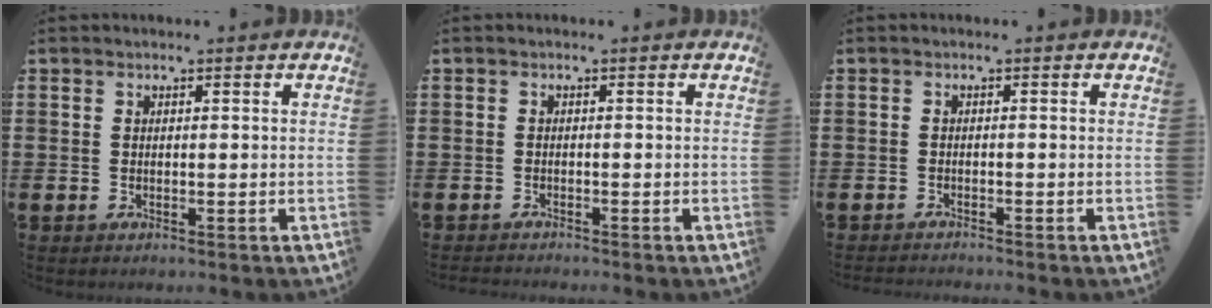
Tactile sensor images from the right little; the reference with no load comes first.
{"total": 0.7, "force": [-0.7, 0.0, 0.1], "torque": [-0.002, -0.002, -0.014]}
{"total": 0.8, "force": [-0.8, -0.1, 0.0], "torque": [-0.001, -0.001, -0.016]}